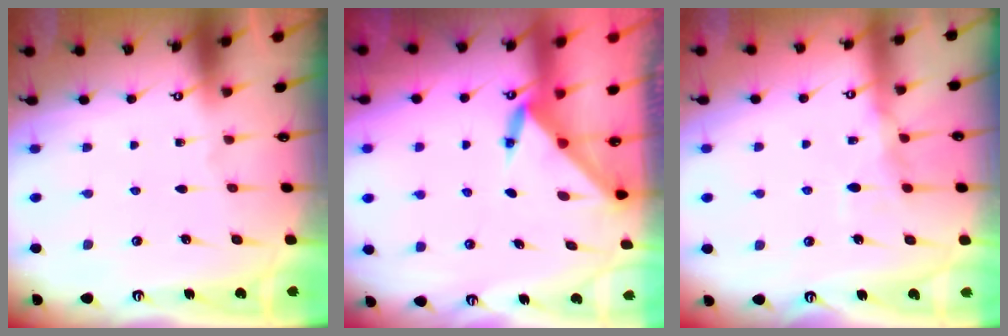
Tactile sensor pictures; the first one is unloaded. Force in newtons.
{"total": 3.4, "press": 3.4, "slide": 0.4}
{"total": 8.6, "press": 8.6, "slide": 0.8}